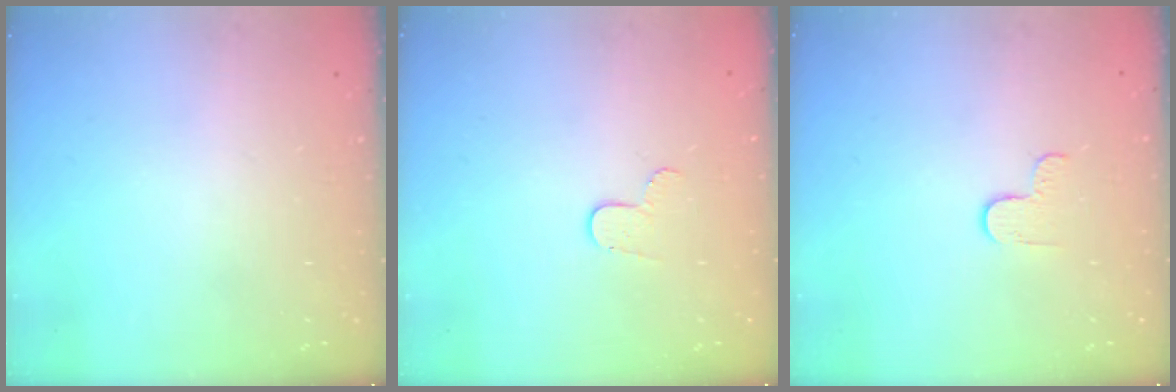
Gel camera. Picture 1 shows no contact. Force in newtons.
{"total": 5.1, "press": 5.1, "slide": 0.5}
{"total": 2.7, "press": 2.6, "slide": 0.4}